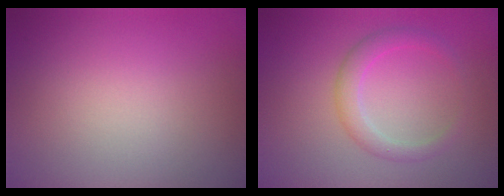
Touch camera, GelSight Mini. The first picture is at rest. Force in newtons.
{"total": 2.4, "press": 2.3, "slide": 0.2}